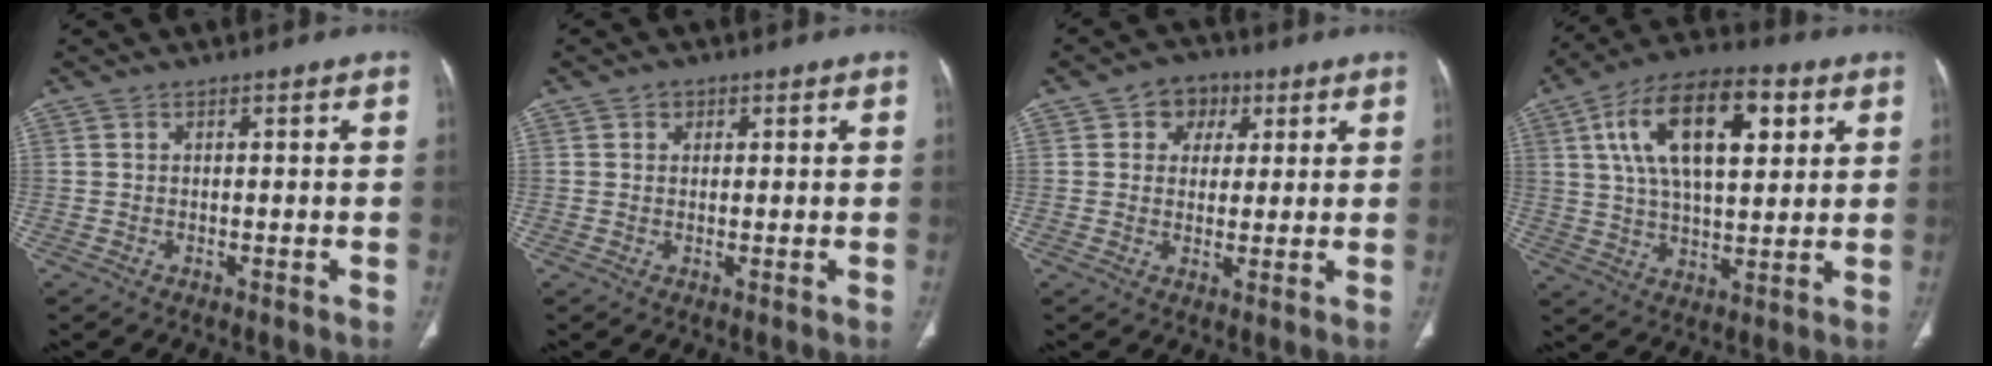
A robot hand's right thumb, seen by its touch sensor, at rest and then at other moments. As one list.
[{"total": 1.8, "force": [0.8, 1.5, 0.4], "torque": [0.009, -0.001, 0.006]}, {"total": 6.6, "force": [2.6, 5.5, 2.5], "torque": [-0.002, -0.001, 0.035]}, {"total": 19.8, "force": [6.6, 9.5, 16.0], "torque": [-0.256, 0.001, 0.108]}]